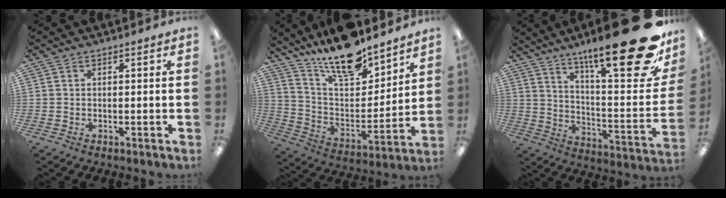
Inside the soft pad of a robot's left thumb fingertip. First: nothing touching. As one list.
[{"total": 17.1, "force": [15.1, 4.7, 6.6], "torque": [-0.133, -0.107, 0.267]}, {"total": 28.8, "force": [16.9, 6.9, 22.3], "torque": [-0.314, -0.116, 0.275]}]